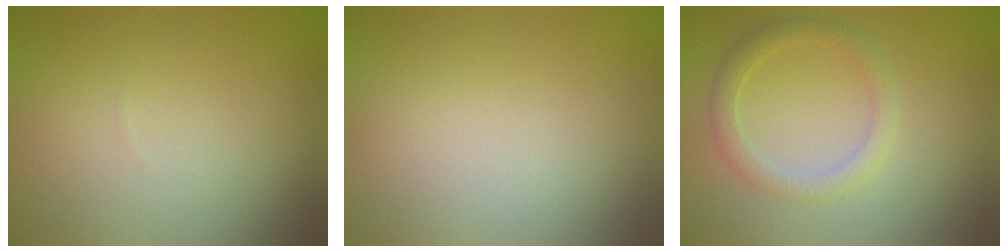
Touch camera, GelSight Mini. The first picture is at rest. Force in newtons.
{"total": 0.0}
{"total": 2.2, "press": 2.2, "slide": 0.2}